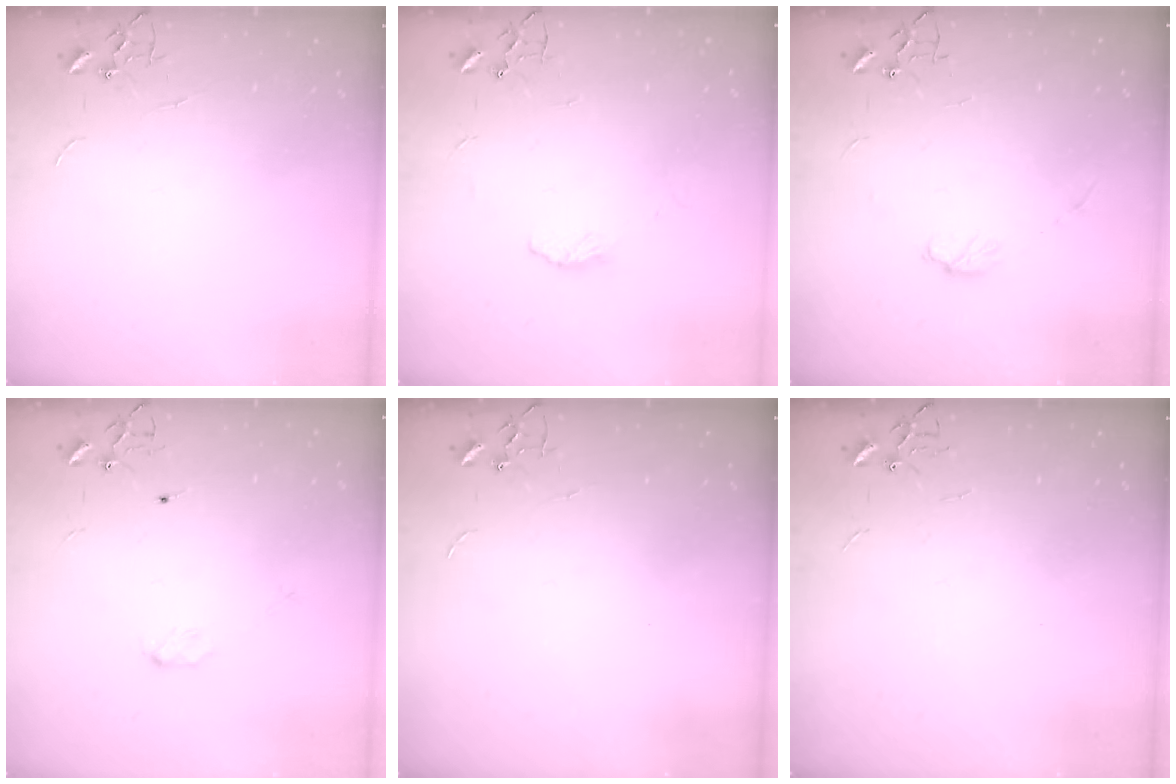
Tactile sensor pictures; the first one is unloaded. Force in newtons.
{"total": 5.4, "press": 5.4, "slide": 0.2}
{"total": 5.7, "press": 5.6, "slide": 1.2}
{"total": 3.8, "press": 3.8, "slide": 0.4}
{"total": 0.0}
{"total": 0.0}